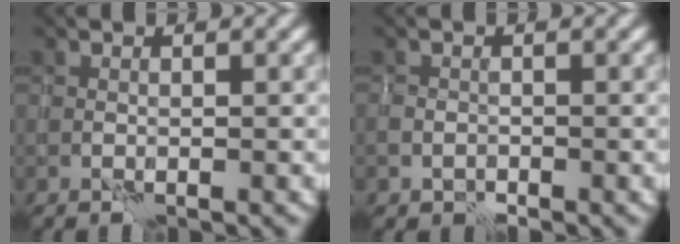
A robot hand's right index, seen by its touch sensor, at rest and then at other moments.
{"total": 1.3, "force": [-0.6, 1.1, 0.3], "torque": [-0.006, -0.009, -0.012]}